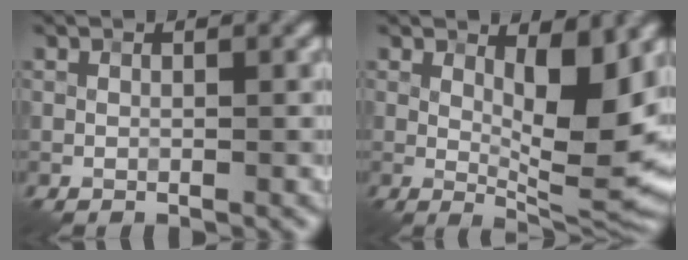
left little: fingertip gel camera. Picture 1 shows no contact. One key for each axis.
{"total": 9.0, "fx": 2.0, "fy": 2.8, "fz": 8.3, "tx": -0.116, "ty": -0.013, "tz": 0.035}